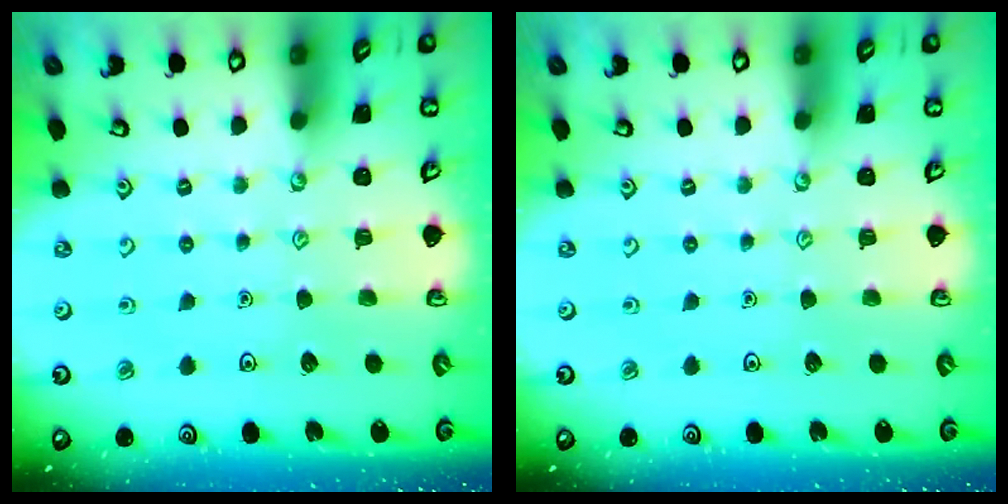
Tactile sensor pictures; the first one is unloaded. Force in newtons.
{"total": 0.0}